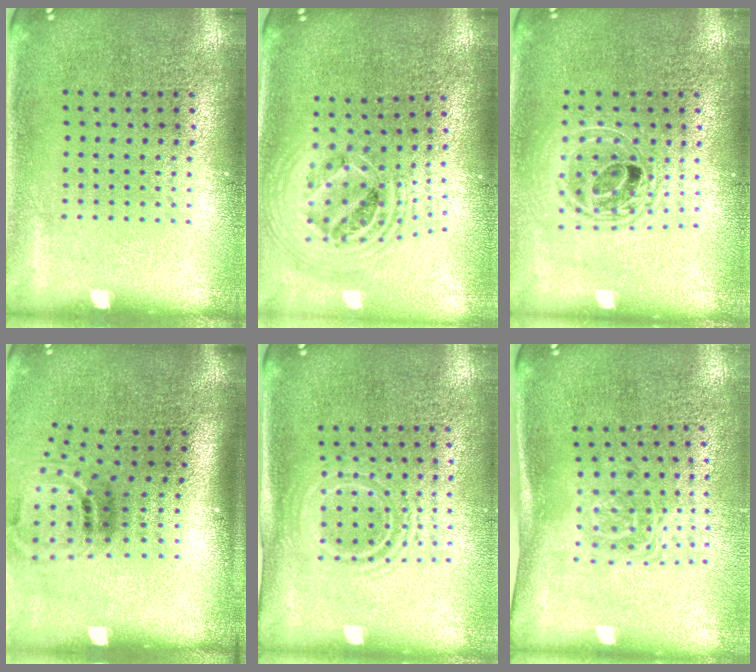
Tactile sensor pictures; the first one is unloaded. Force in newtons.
{"total": 2.2, "press": 1.8, "slide": 1.3}
{"total": 1.7, "press": 1.4, "slide": 0.9}
{"total": 1.9, "press": 1.2, "slide": 1.5}
{"total": 1.5, "press": 1.2, "slide": 1.0}
{"total": 1.7, "press": 1.1, "slide": 1.3}